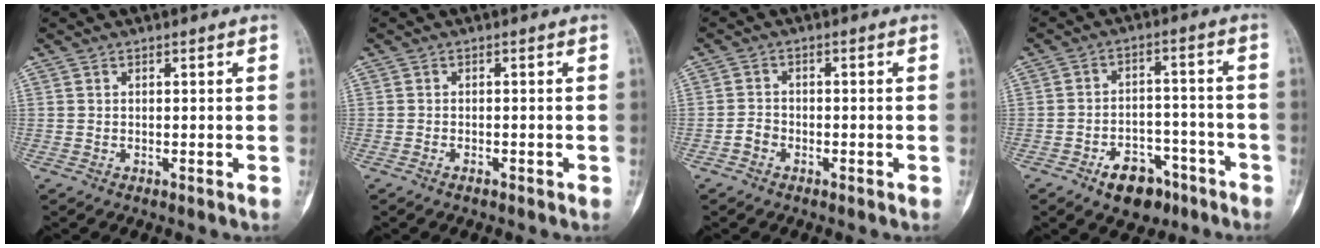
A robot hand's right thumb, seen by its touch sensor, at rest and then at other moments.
{"total": 1.0, "force": [-0.8, 0.5, 0.4], "torque": [-0.008, 0.004, -0.016]}
{"total": 2.5, "force": [-1.3, 1.9, 0.9], "torque": [-0.007, 0.012, -0.029]}
{"total": 10.0, "force": [-6.2, 6.2, 4.9], "torque": [-0.041, 0.049, -0.089]}